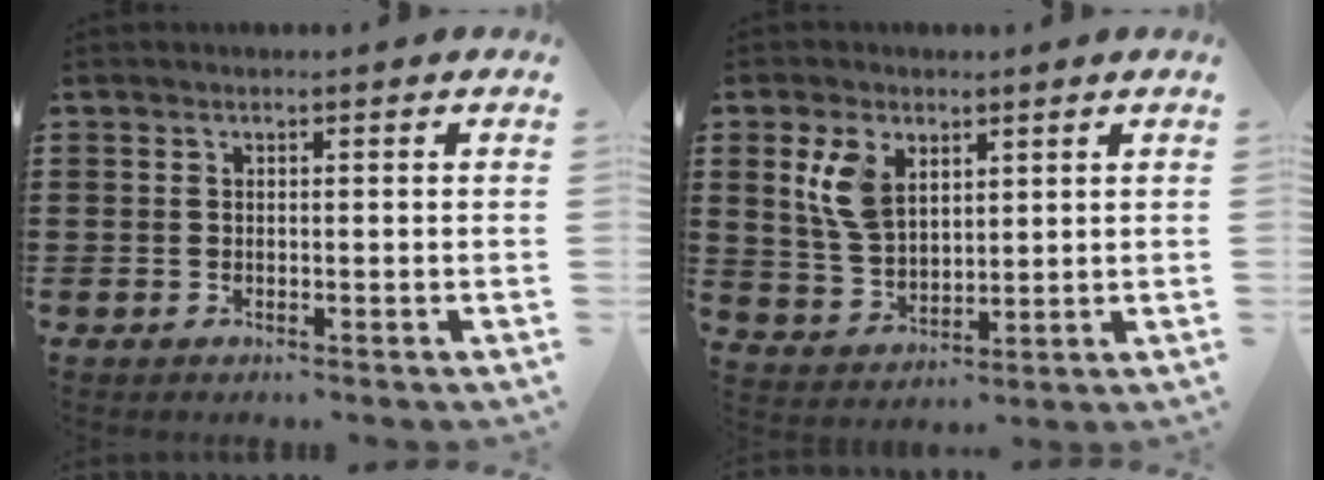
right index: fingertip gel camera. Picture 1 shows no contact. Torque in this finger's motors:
{"motor_torque": [0.49, 0.33, 0.38, 0.13]}